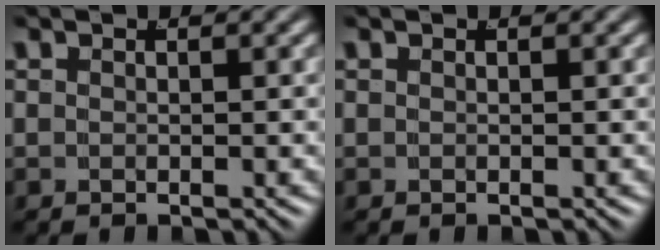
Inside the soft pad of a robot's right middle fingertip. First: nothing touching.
{"total": 0.0}